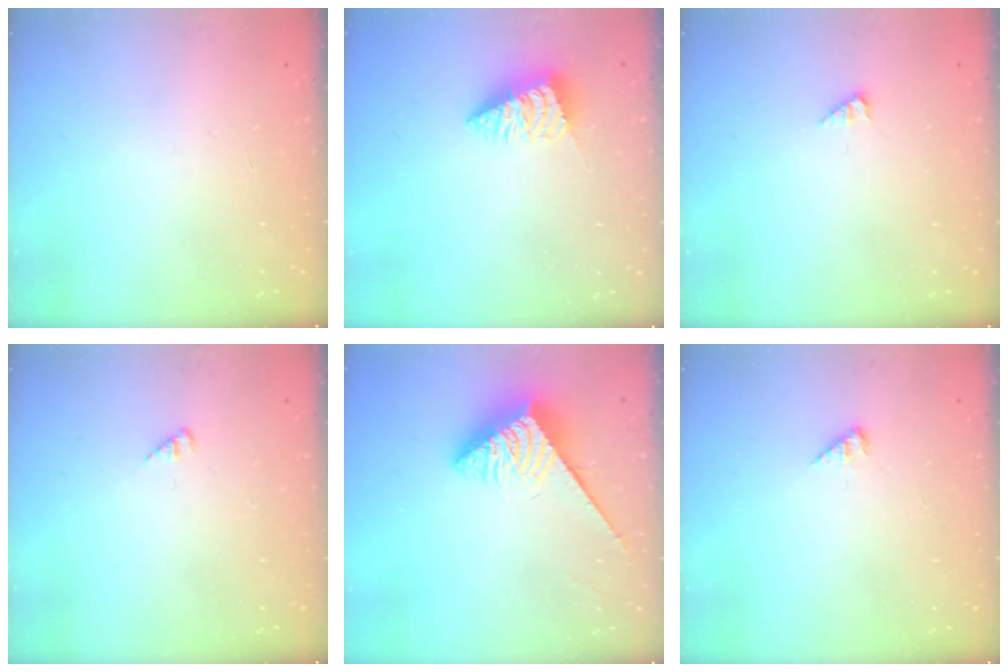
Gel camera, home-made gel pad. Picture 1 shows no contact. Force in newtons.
{"total": 2.6, "press": 2.6, "slide": 0.1}
{"total": 1.0, "press": 0.9, "slide": 0.2}
{"total": 2.1, "press": 2.1, "slide": 0.3}
{"total": 3.7, "press": 3.7, "slide": 0.6}
{"total": 2.7, "press": 2.7, "slide": 0.4}